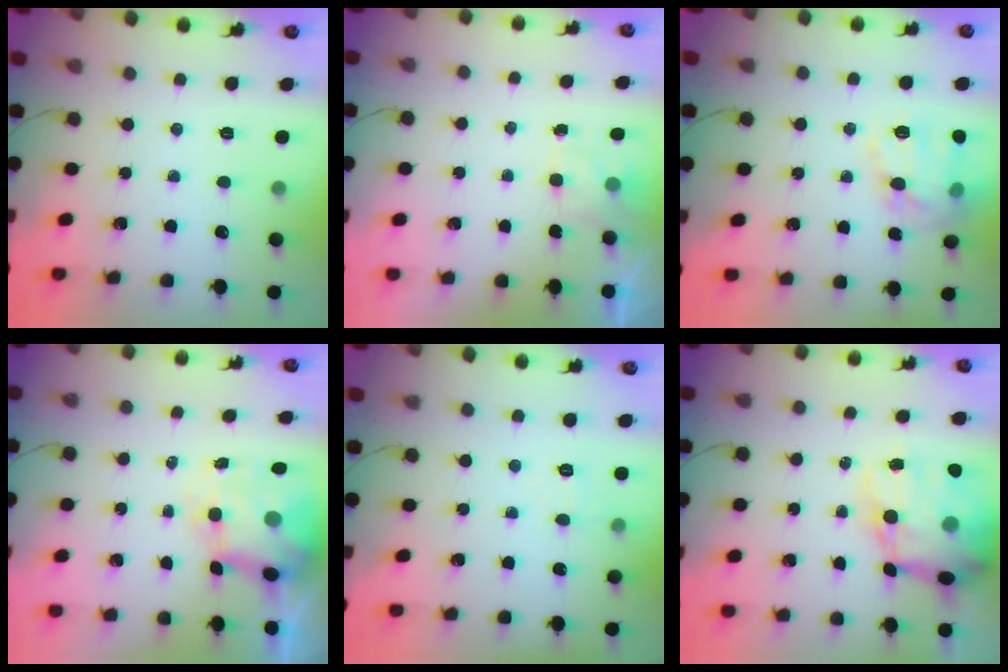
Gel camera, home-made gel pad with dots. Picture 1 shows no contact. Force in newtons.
{"total": 1.4, "press": 0.7, "slide": 1.2}
{"total": 15.8, "press": 15.7, "slide": 1.0}
{"total": 7.6, "press": 7.3, "slide": 2.2}
{"total": 5.3, "press": 5.1, "slide": 1.3}
{"total": 20.0, "press": 19.5, "slide": 4.6}